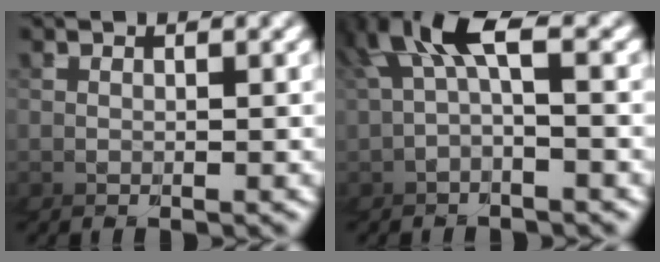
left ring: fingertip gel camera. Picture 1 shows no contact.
{"total": 2.5, "force": [0.5, 1.1, 2.2], "torque": [-0.076, 0.008, 0.009]}